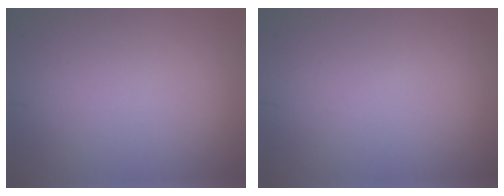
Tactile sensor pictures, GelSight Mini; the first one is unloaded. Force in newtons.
{"total": 0.0}